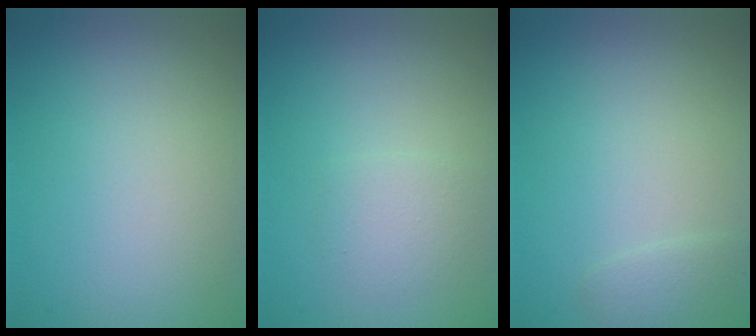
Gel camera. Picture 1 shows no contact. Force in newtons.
{"total": 2.9, "press": 2.9, "slide": 0.2}
{"total": 1.0, "press": 1.0, "slide": 0.2}